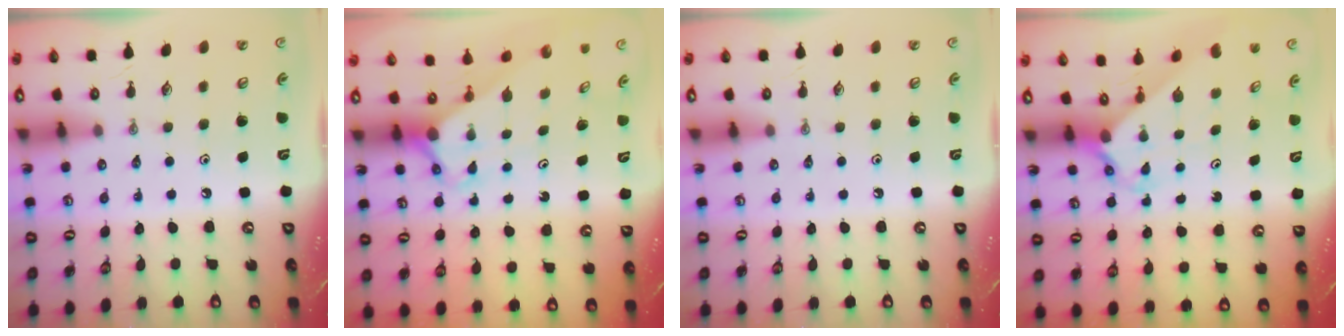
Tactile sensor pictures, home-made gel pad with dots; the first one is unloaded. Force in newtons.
{"total": 2.7, "press": 2.7, "slide": 0.2}
{"total": 0.0}
{"total": 2.4, "press": 2.3, "slide": 0.2}